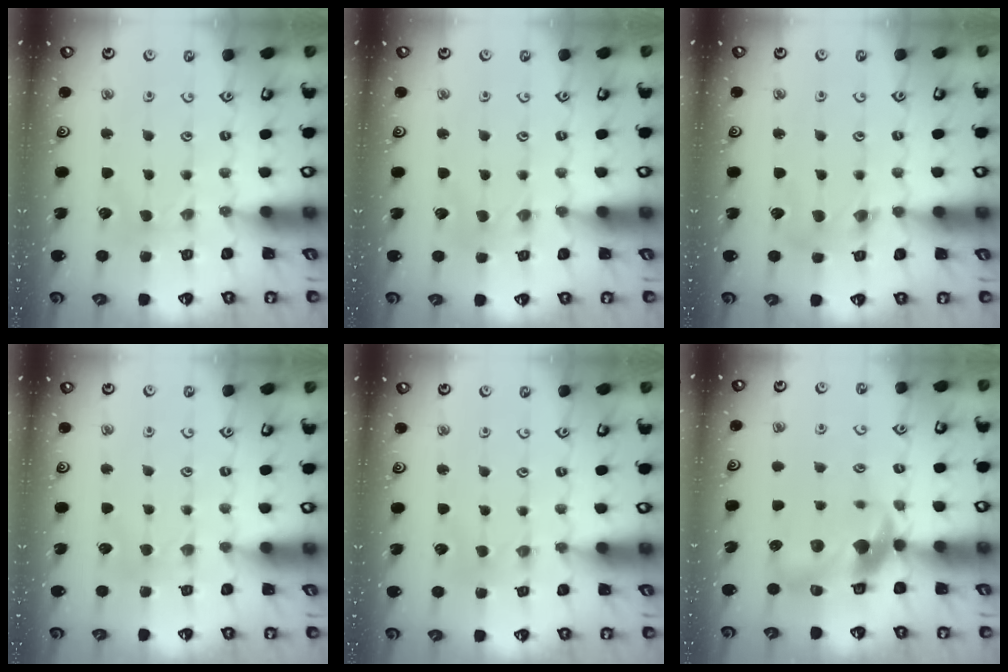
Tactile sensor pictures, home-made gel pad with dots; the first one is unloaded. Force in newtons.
{"total": 0.0}
{"total": 3.3, "press": 3.3, "slide": 0.4}
{"total": 2.4, "press": 2.4, "slide": 0.4}
{"total": 1.3, "press": 1.2, "slide": 0.2}
{"total": 12.0, "press": 11.9, "slide": 1.9}